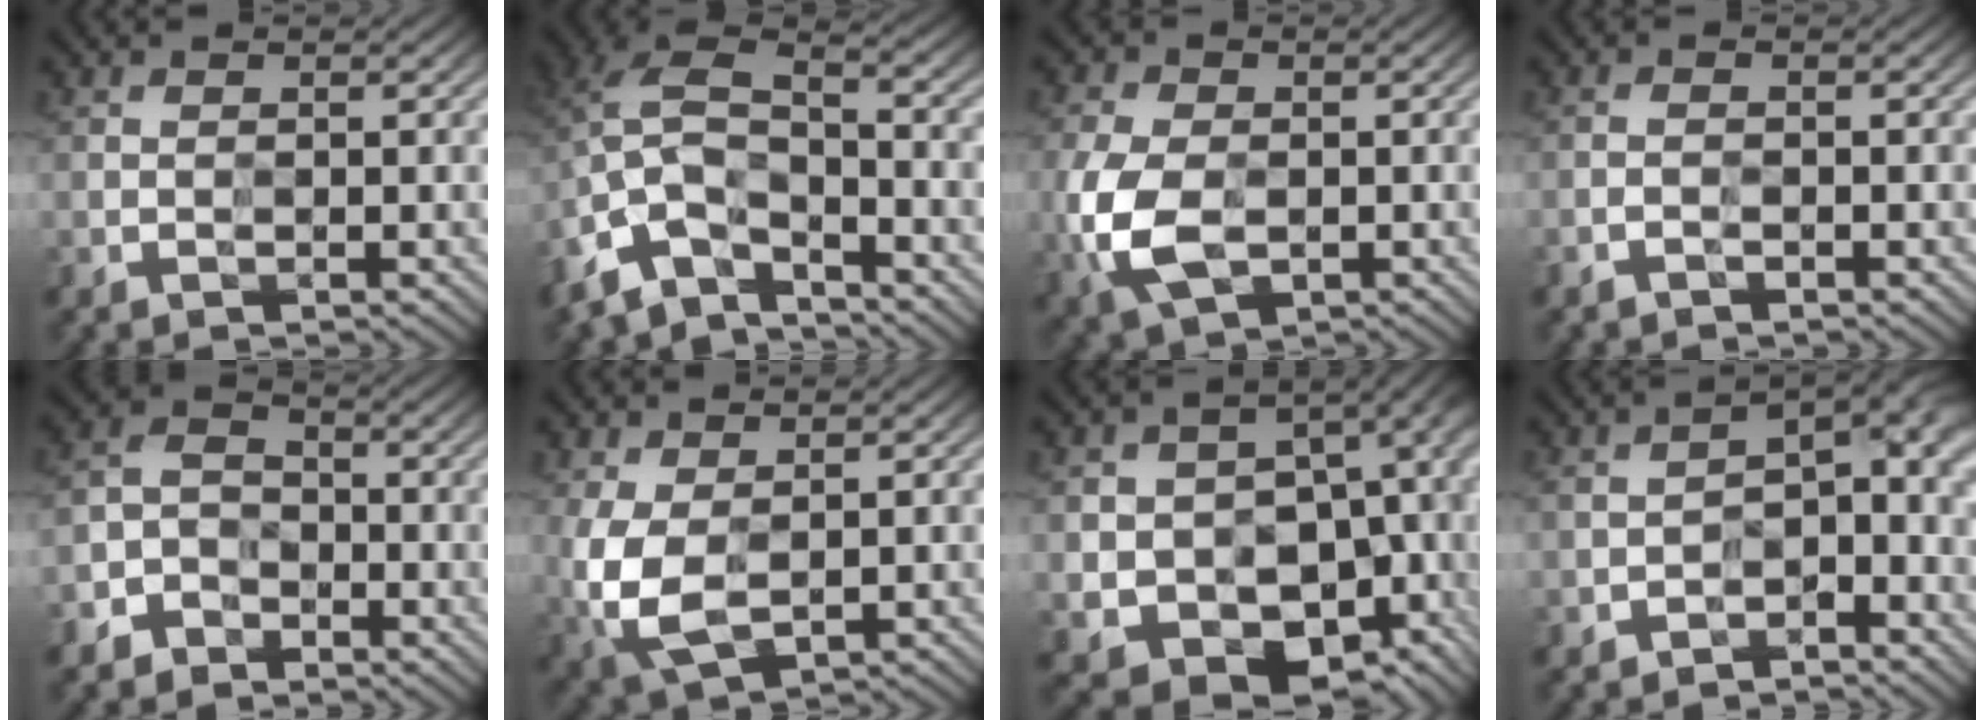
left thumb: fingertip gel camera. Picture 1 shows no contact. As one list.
[{"total": 11.2, "force": [-6.0, 4.8, 8.1], "torque": [-0.173, -0.003, -0.124]}, {"total": 8.6, "force": [-2.1, 5.6, 6.2], "torque": [-0.168, -0.017, -0.043]}, {"total": 1.1, "force": [-1.0, 0.2, 0.5], "torque": [-0.010, 0.000, -0.021]}, {"total": 4.9, "force": [-3.4, 3.3, 1.3], "torque": [-0.022, 0.003, -0.076]}, {"total": 7.3, "force": [-0.6, 4.6, 5.7], "torque": [-0.154, -0.016, -0.007]}, {"total": 16.2, "force": [-2.2, 11.8, 10.9], "torque": [-0.186, -0.061, 0.013]}, {"total": 6.9, "force": [-3.4, 3.5, 4.9], "torque": [-0.063, -0.004, -0.063]}]